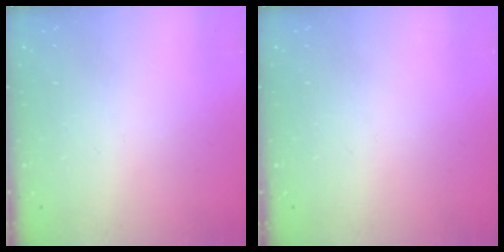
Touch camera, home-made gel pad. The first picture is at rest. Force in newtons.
{"total": 0.0}